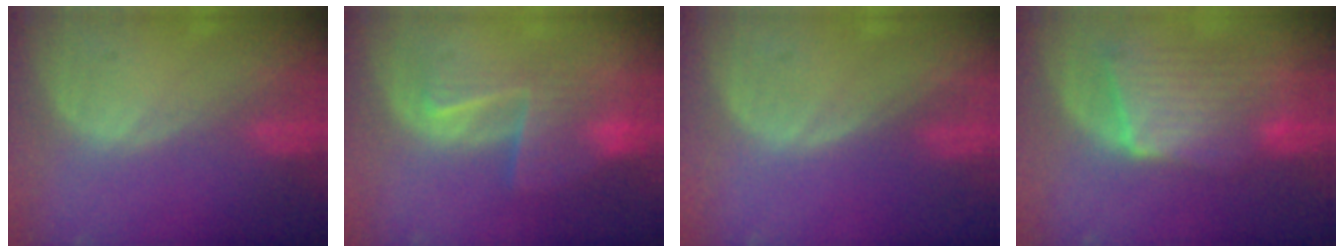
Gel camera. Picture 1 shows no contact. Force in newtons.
{"total": 6.5, "press": 6.0, "slide": 2.4}
{"total": 0.0}
{"total": 9.3, "press": 8.7, "slide": 3.1}